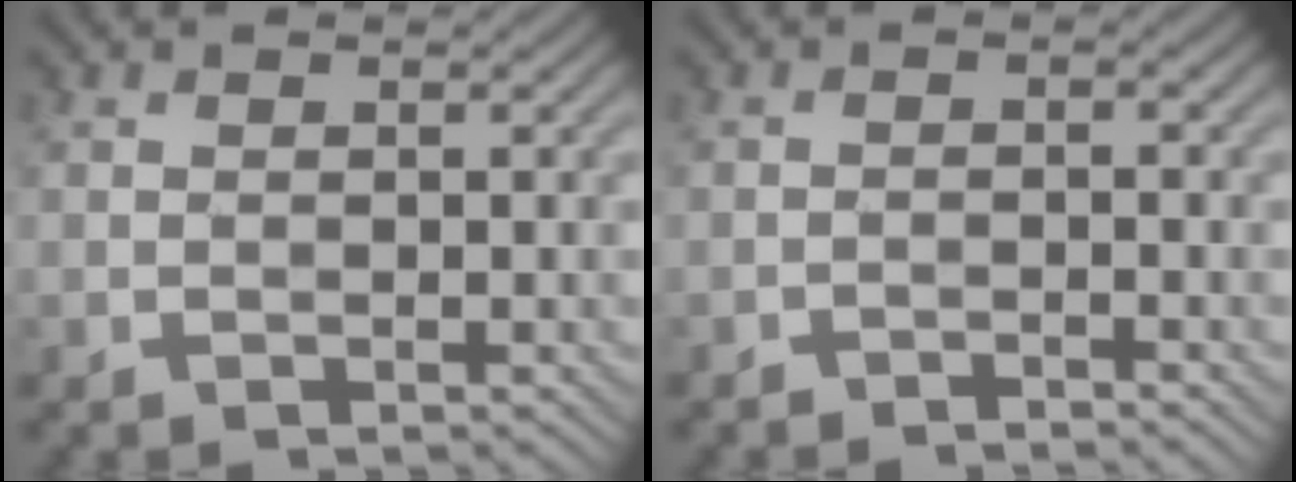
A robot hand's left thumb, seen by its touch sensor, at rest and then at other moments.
{"total": 1.3, "force": [-1.3, 0.2, 0.4], "torque": [-0.006, 0.001, -0.028]}